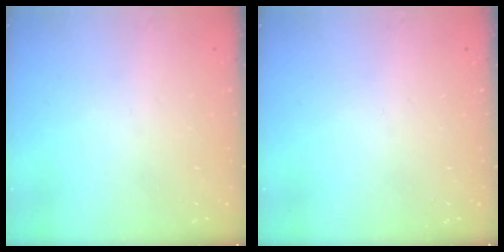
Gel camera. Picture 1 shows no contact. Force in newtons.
{"total": 0.0}